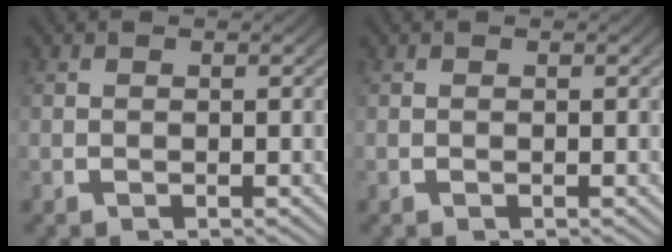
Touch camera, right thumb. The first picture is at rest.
{"total": 0.0}